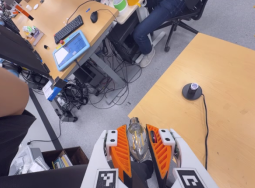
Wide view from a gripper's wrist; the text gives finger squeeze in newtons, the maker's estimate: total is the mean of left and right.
{"total": 11.8, "left": 11.3, "right": 12.3}